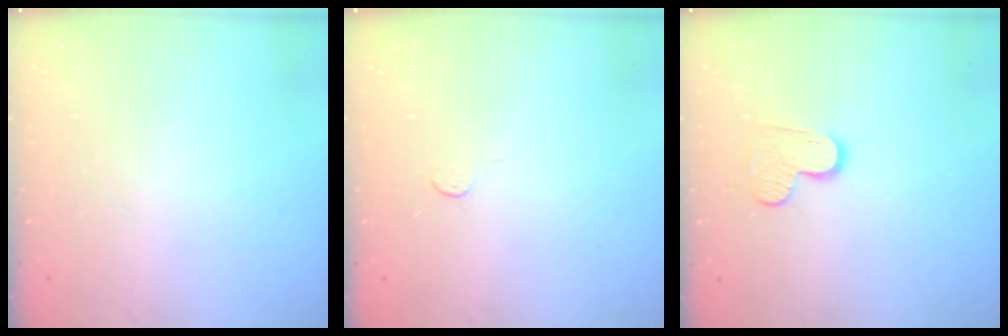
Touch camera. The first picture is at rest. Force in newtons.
{"total": 2.8, "press": 2.8, "slide": 0.4}
{"total": 6.3, "press": 6.3, "slide": 0.1}